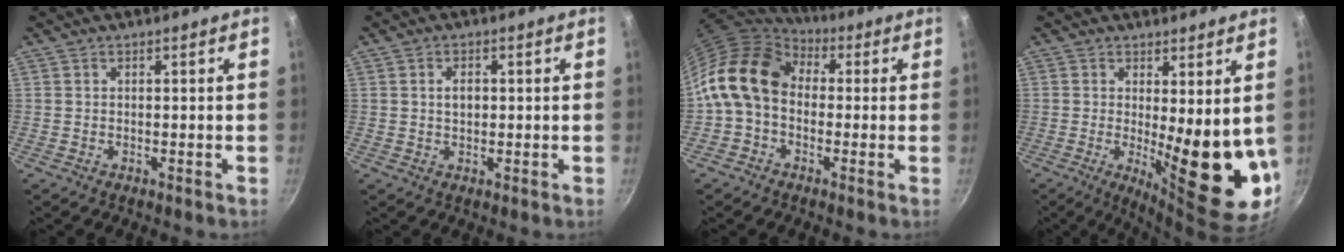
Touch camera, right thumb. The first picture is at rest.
{"total": 2.6, "force": [0.3, 1.7, 2.0], "torque": [-0.023, 0.004, 0.006]}
{"total": 14.4, "force": [0.5, 10.9, 9.5], "torque": [-0.156, 0.035, -0.012]}
{"total": 14.2, "force": [0.2, 4.3, 13.6], "torque": [-0.160, -0.037, 0.016]}